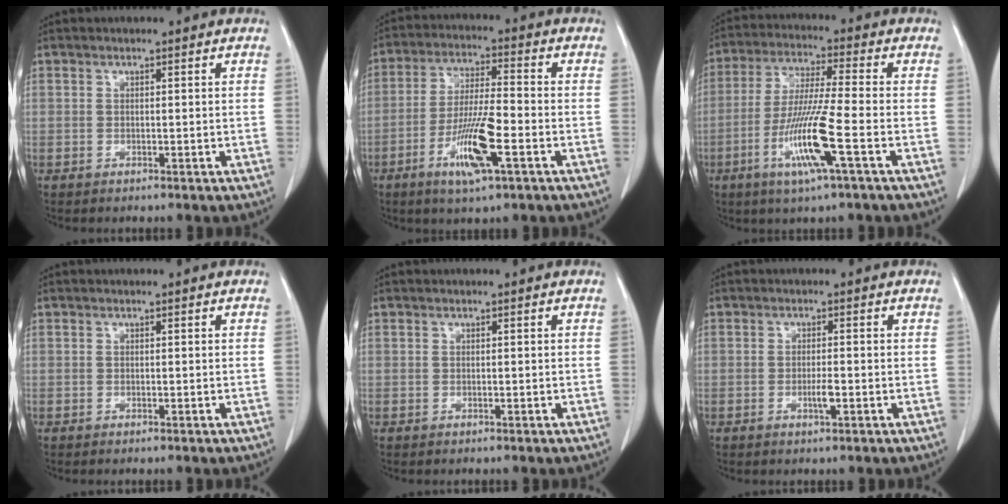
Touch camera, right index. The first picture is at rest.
{"total": 10.6, "force": [-4.3, 1.2, 9.6], "torque": [-0.183, -0.012, -0.079]}
{"total": 11.7, "force": [-4.3, -0.4, 10.9], "torque": [-0.218, -0.019, -0.085]}
{"total": 0.0}
{"total": 0.0}
{"total": 2.0, "force": [-0.7, 0.2, 1.8], "torque": [-0.034, -0.001, -0.011]}